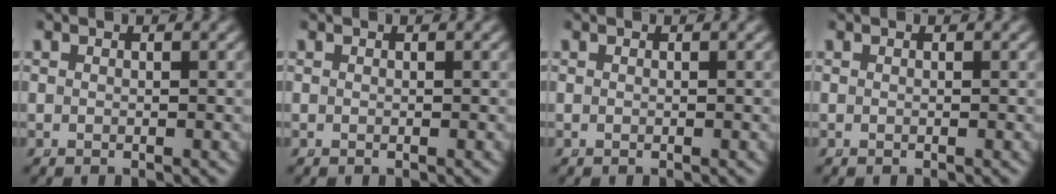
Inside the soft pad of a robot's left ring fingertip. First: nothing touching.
{"total": 0.0}
{"total": 0.0}
{"total": 0.0}